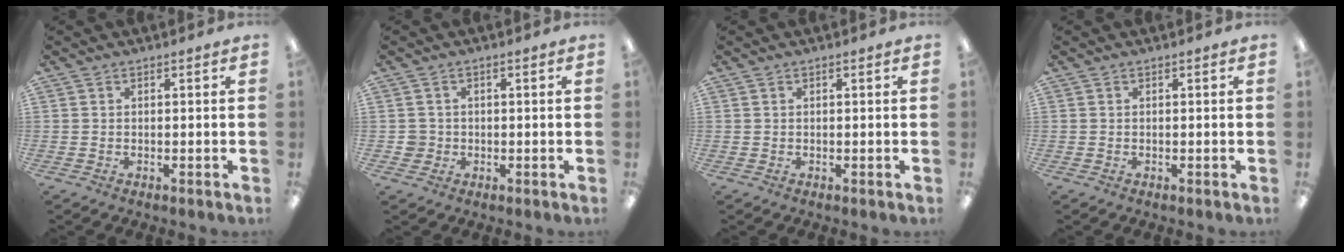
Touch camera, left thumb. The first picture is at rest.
{"total": 2.6, "force": [-0.3, 2.5, 0.4], "torque": [-0.010, 0.006, -0.008]}
{"total": 0.0}
{"total": 0.0}